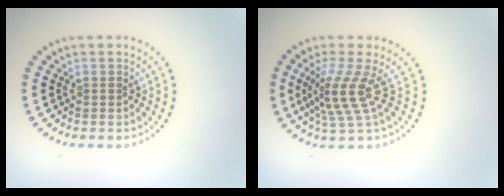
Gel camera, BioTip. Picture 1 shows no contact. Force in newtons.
{"total": 3.7, "press": 2.6, "slide": 2.6}